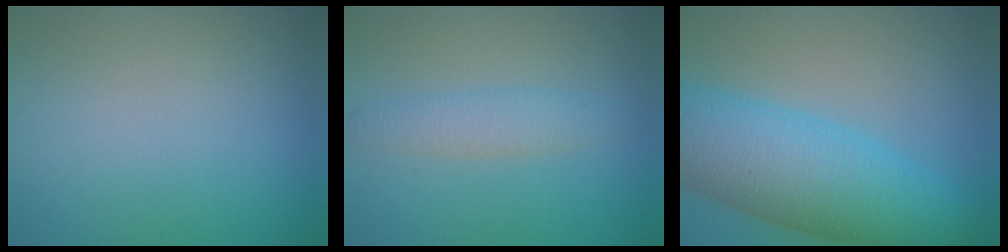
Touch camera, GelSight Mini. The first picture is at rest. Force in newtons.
{"total": 2.5, "press": 2.5, "slide": 0.2}
{"total": 10.3, "press": 10.3, "slide": 0.2}